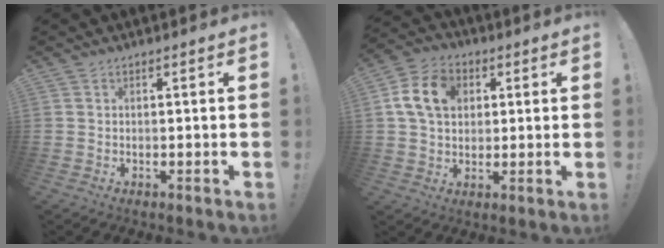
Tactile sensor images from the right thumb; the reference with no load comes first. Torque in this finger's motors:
{"motor_torque": [0.42, 0.42, 0.06, 0.04, 0.03]}